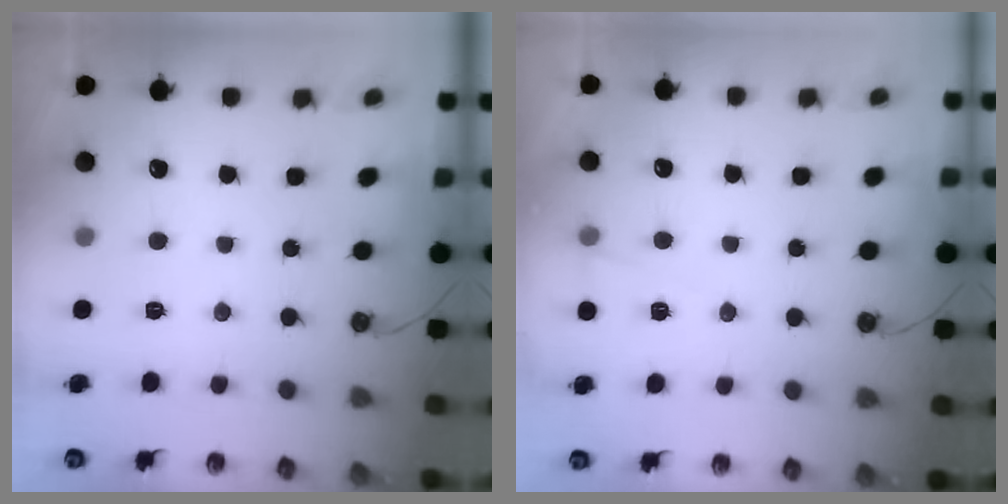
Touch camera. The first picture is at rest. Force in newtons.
{"total": 5.1, "press": 2.5, "slide": 4.4}